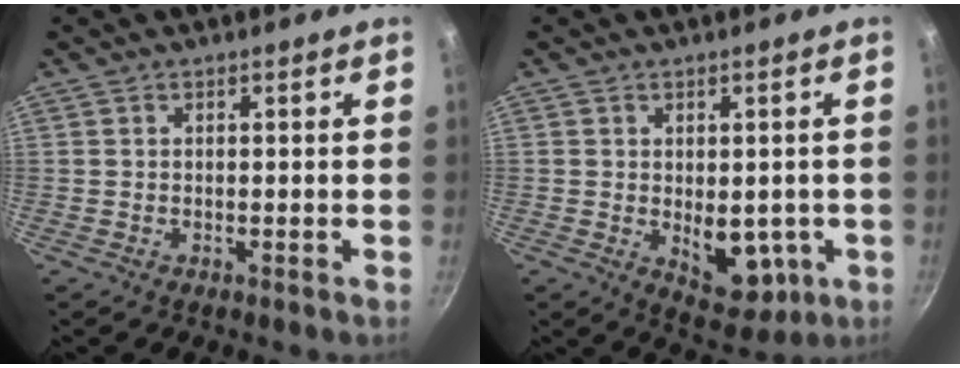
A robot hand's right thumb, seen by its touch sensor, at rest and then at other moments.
{"total": 9.2, "force": [-1.5, 5.7, 7.1], "torque": [-0.060, -0.013, -0.006]}